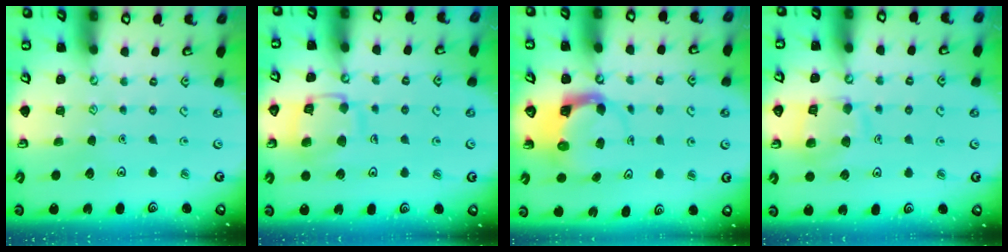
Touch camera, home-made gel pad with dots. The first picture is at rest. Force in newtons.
{"total": 11.2, "press": 11.2, "slide": 1.0}
{"total": 3.9, "press": 3.9, "slide": 0.5}
{"total": 11.6, "press": 11.5, "slide": 1.3}